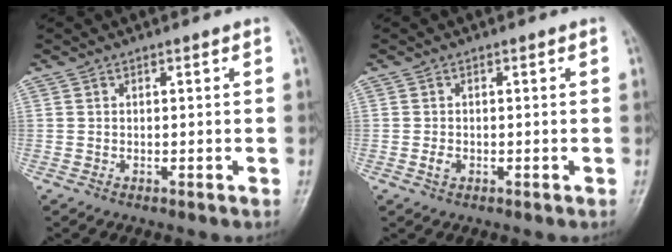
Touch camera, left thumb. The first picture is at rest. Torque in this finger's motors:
{"motor_torque": [0.01, -0.14, 0.22, 0.08, 0.00]}